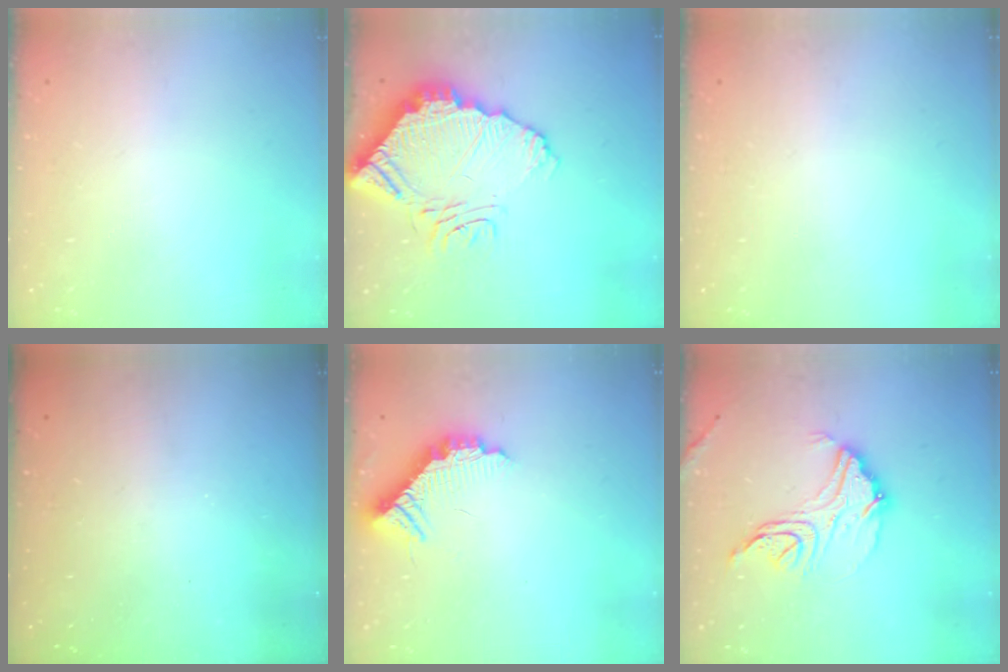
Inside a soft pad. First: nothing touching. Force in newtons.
{"total": 14.0, "press": 13.9, "slide": 1.3}
{"total": 0.0}
{"total": 3.2, "press": 3.2, "slide": 0.1}
{"total": 10.7, "press": 10.7, "slide": 0.3}
{"total": 14.3, "press": 14.3, "slide": 1.0}